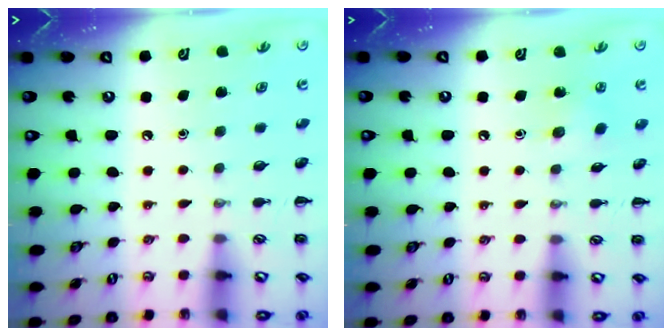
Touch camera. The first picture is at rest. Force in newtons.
{"total": 5.1, "press": 4.9, "slide": 1.4}